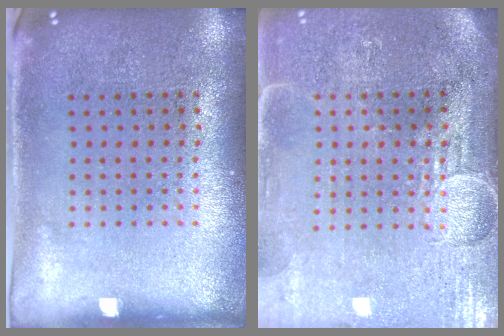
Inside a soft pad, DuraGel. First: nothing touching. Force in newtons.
{"total": 3.9, "press": 3.4, "slide": 1.9}